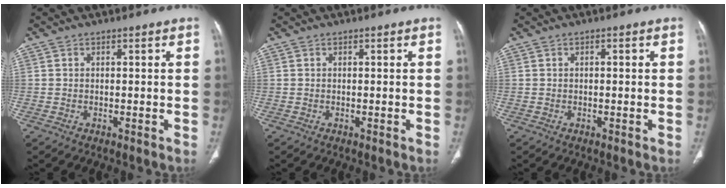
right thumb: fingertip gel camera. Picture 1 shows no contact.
{"total": 0.0}
{"total": 0.8, "force": [0.1, 0.3, 0.8], "torque": [-0.012, 0.005, 0.004]}